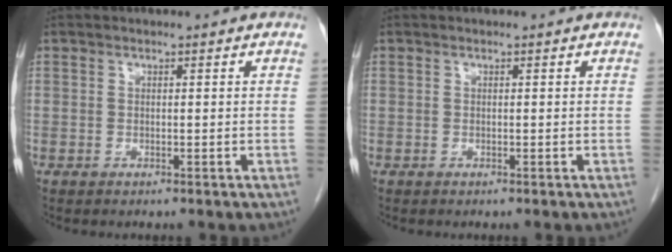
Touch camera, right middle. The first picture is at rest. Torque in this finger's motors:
{"motor_torque": [0.38, -0.50, 0.04, 0.03]}